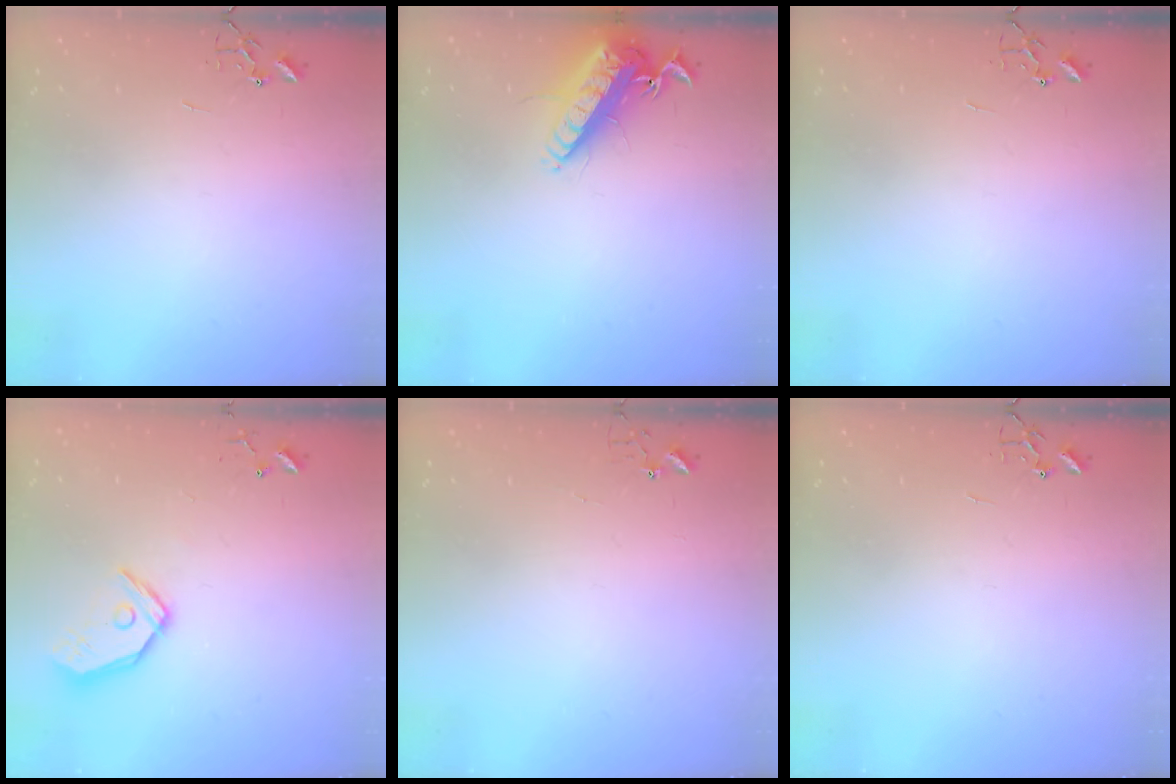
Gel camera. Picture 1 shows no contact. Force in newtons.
{"total": 14.6, "press": 14.4, "slide": 2.8}
{"total": 0.0}
{"total": 12.4, "press": 12.2, "slide": 1.9}
{"total": 3.6, "press": 3.6, "slide": 0.3}
{"total": 0.0}